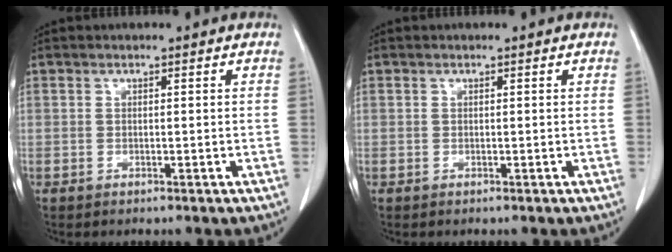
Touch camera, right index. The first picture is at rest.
{"total": 0.0}